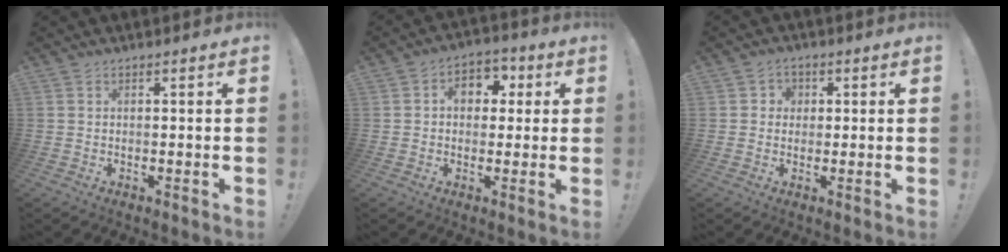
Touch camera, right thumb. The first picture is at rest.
{"total": 7.9, "force": [1.5, 6.2, 4.6], "torque": [-0.066, 0.008, 0.030]}
{"total": 3.3, "force": [0.2, 3.2, 0.9], "torque": [-0.009, 0.002, 0.001]}